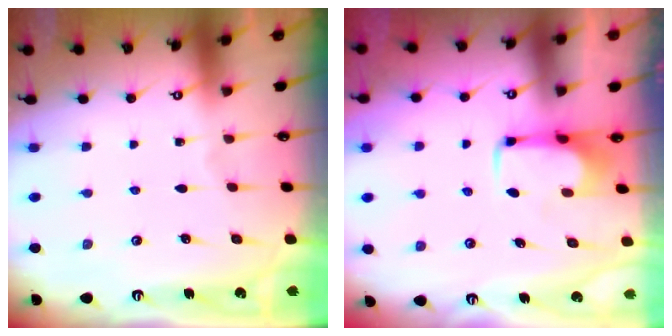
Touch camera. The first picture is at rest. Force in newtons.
{"total": 2.1, "press": 2.0, "slide": 0.4}